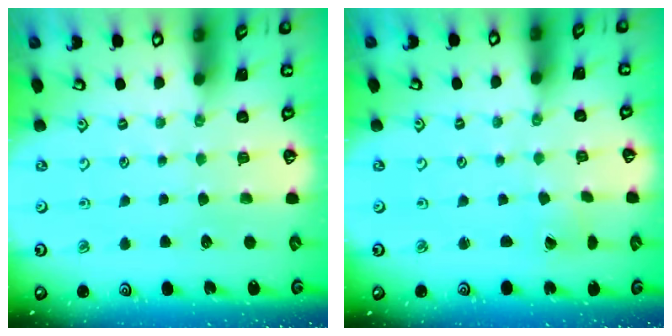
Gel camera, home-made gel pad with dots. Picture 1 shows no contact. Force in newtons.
{"total": 1.9, "press": 1.9, "slide": 0.2}